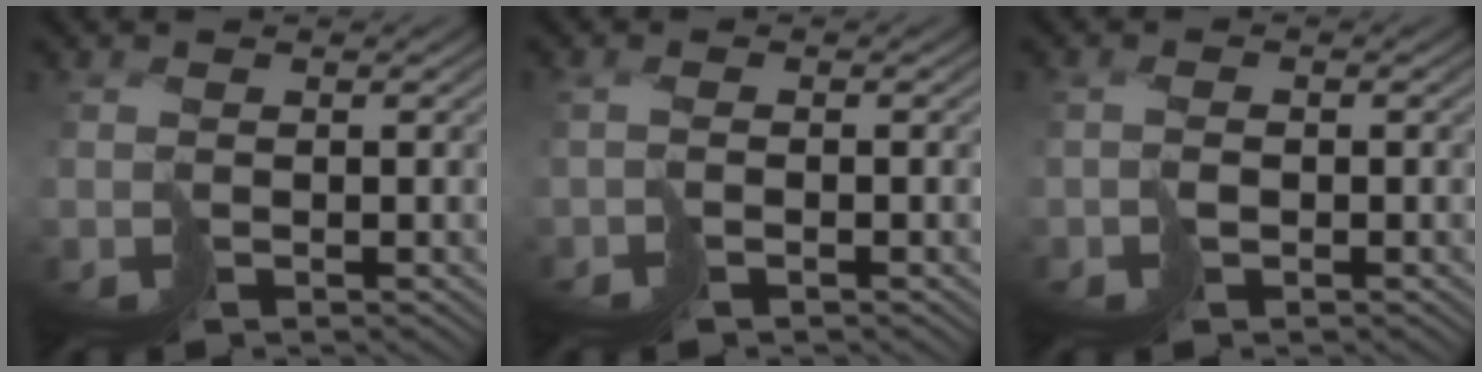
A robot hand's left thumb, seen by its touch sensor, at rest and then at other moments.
{"total": 1.3, "force": [-0.8, -0.2, 1.0], "torque": [-0.018, 0.008, -0.015]}
{"total": 1.4, "force": [-0.4, 0.7, 1.1], "torque": [-0.013, 0.007, -0.006]}